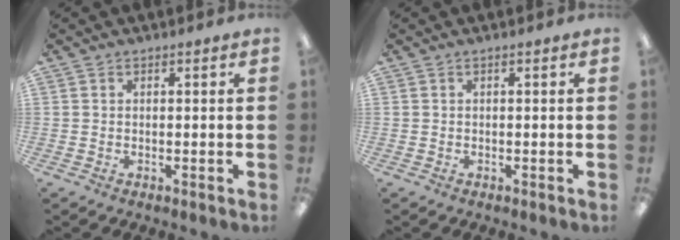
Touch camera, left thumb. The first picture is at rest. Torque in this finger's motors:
{"motor_torque": [-0.26, -0.04, 0.09, 0.05, 0.03]}